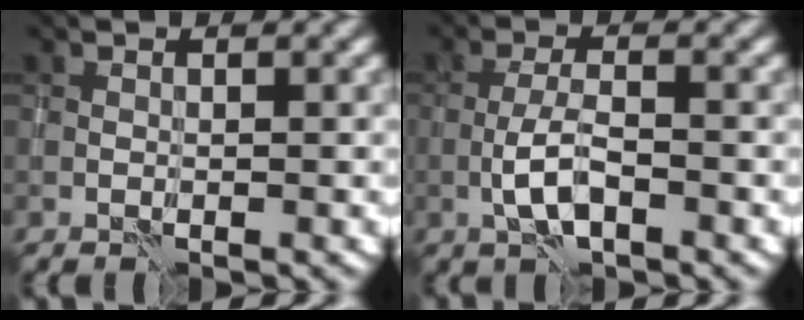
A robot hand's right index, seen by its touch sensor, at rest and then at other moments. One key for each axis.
{"total": 3.3, "fx": -1.5, "fy": 0.8, "fz": 2.8, "tx": -0.059, "ty": 0.005, "tz": -0.033}